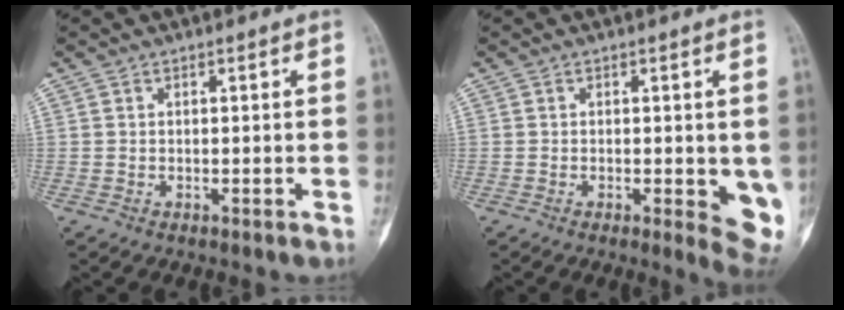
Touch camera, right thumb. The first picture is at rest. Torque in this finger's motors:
{"motor_torque": [-0.08, 0.66, 0.11, -0.03, 0.01]}